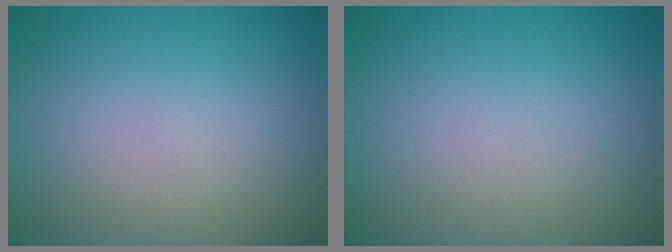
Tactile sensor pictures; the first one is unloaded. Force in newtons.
{"total": 0.0}